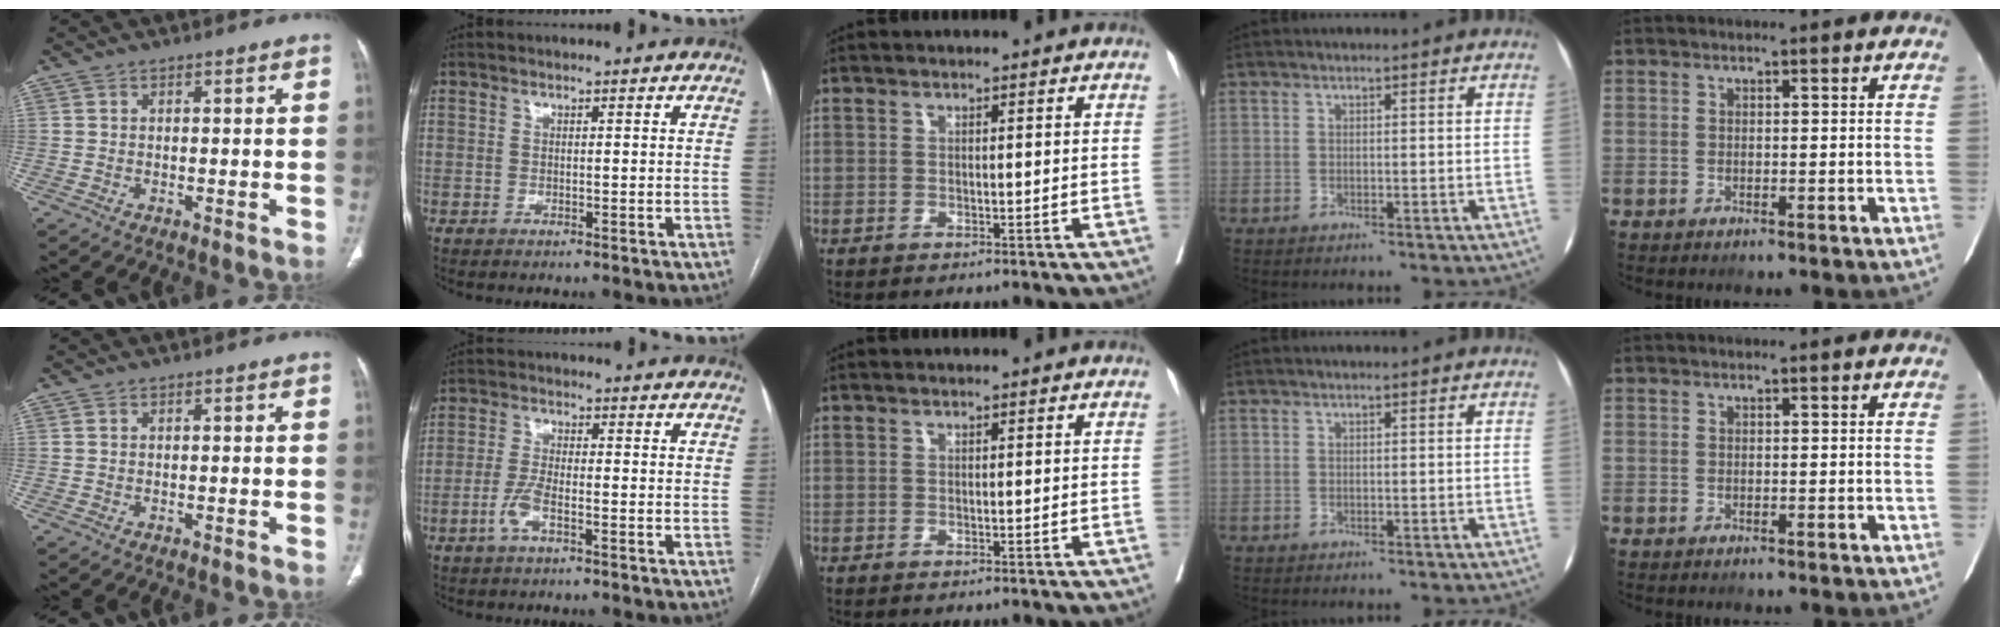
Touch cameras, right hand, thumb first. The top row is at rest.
{"index": {"total": 3.8, "force": [-1.8, 0.8, 3.2], "torque": [-0.075, -0.002, -0.039]}}